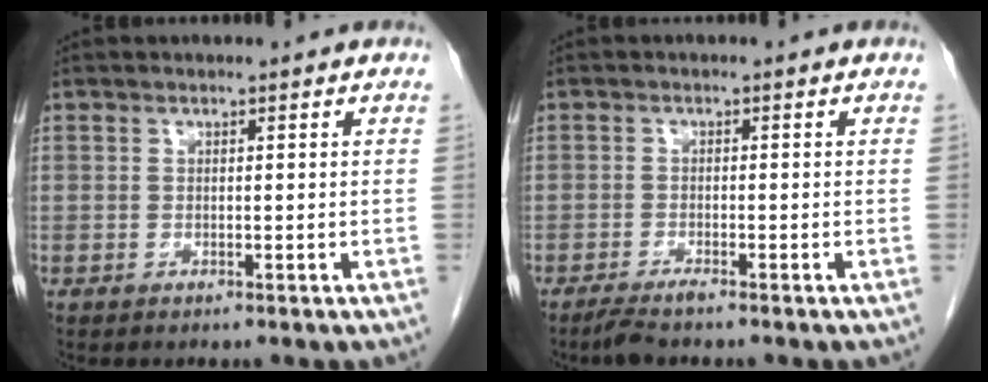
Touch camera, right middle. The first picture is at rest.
{"total": 2.4, "force": [-2.0, -0.1, 1.3], "torque": [-0.030, -0.007, -0.040]}